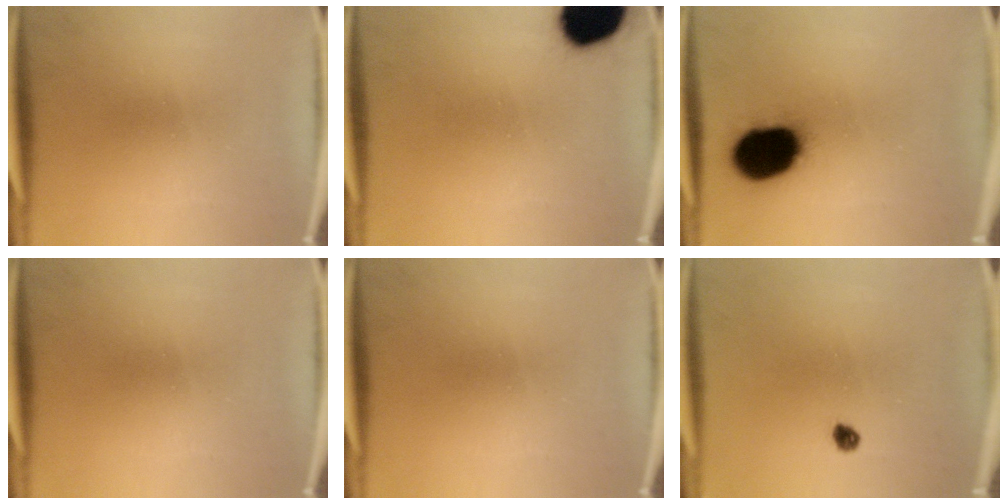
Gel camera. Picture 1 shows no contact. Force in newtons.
{"total": 17.8}
{"total": 18.1}
{"total": 0.0}
{"total": 0.0}
{"total": 1.7}